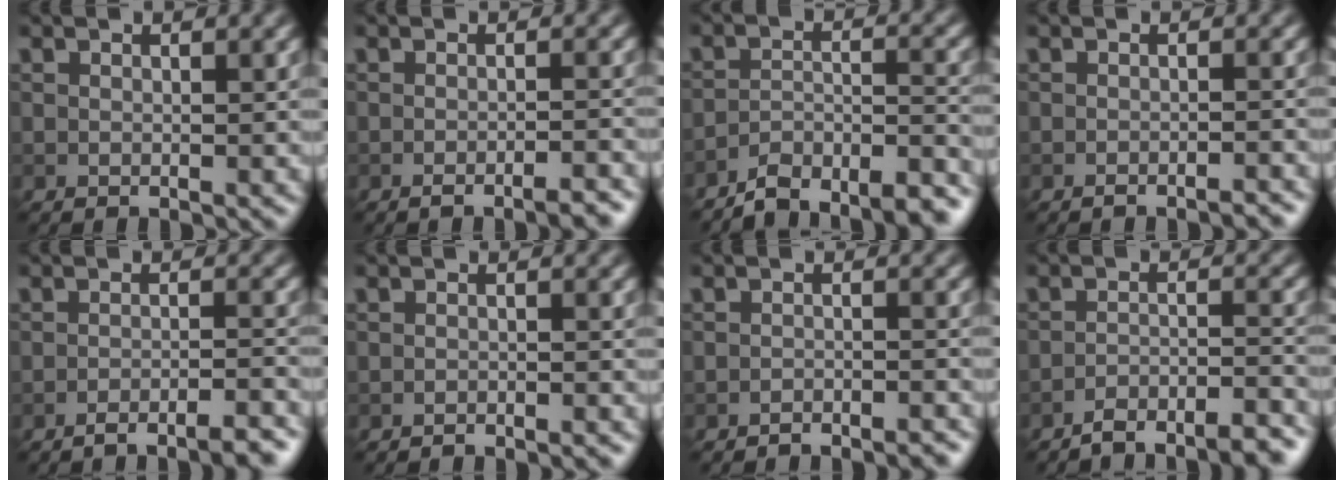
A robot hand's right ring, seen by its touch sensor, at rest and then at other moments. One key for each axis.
{"total": 2.9, "fx": -2.0, "fy": 0.6, "fz": 2.0, "tx": -0.016, "ty": 0.004, "tz": -0.033}
{"total": 9.2, "fx": -8.4, "fy": 2.0, "fz": 3.3, "tx": -0.043, "ty": 0.001, "tz": -0.132}
{"total": 2.0, "fx": -1.7, "fy": 0.4, "fz": 1.0, "tx": -0.002, "ty": 0.004, "tz": -0.024}
{"total": 4.8, "fx": -3.9, "fy": 0.8, "fz": 2.7, "tx": -0.036, "ty": 0.006, "tz": -0.058}
{"total": 1.4, "fx": -1.3, "fy": 0.1, "fz": 0.3, "tx": 0.003, "ty": 0.001, "tz": -0.019}
{"total": 2.5, "fx": -2.3, "fy": 0.3, "fz": 0.7, "tx": -0.003, "ty": 0.003, "tz": -0.031}
{"total": 6.6, "fx": -5.8, "fy": 1.3, "fz": 2.9, "tx": -0.035, "ty": 0.006, "tz": -0.087}